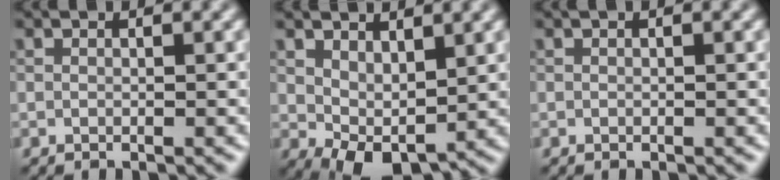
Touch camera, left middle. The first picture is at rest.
{"total": 4.3, "force": [1.4, 2.4, 3.3], "torque": [-0.061, -0.008, 0.025]}
{"total": 0.0}